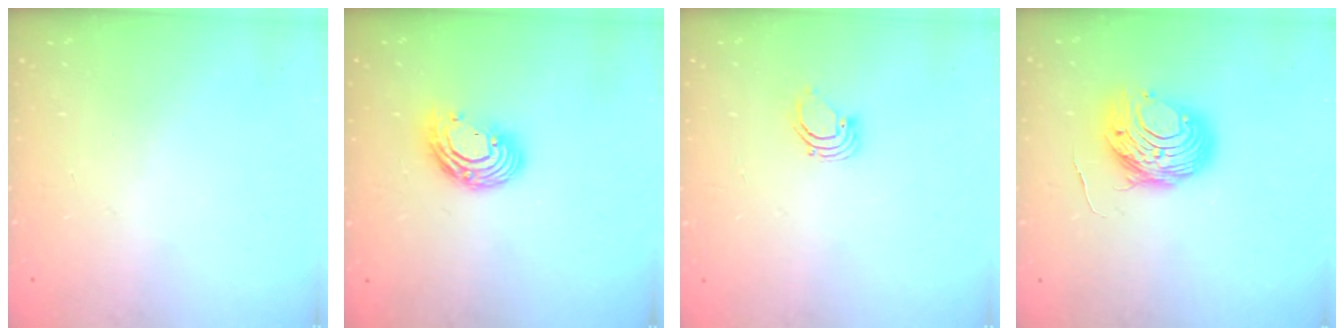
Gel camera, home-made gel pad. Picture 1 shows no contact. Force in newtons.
{"total": 10.8, "press": 10.8, "slide": 0.9}
{"total": 2.2, "press": 2.2, "slide": 0.2}
{"total": 11.2, "press": 11.2, "slide": 0.9}